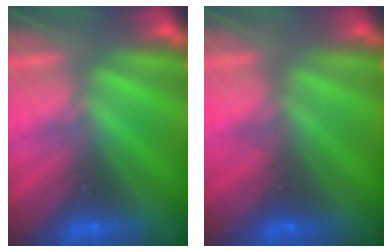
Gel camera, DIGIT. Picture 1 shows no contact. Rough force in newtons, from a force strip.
{"total": 4.9}